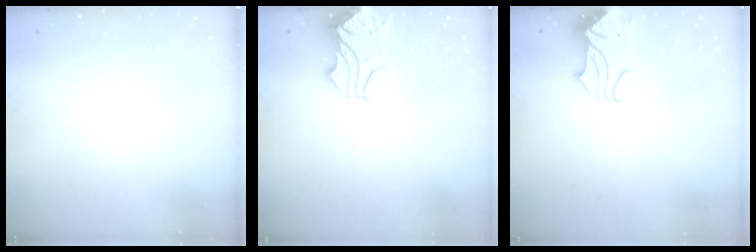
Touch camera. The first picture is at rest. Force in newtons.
{"total": 1.2, "press": 0.1, "slide": 1.2}
{"total": 2.1, "press": 2.0, "slide": 0.5}